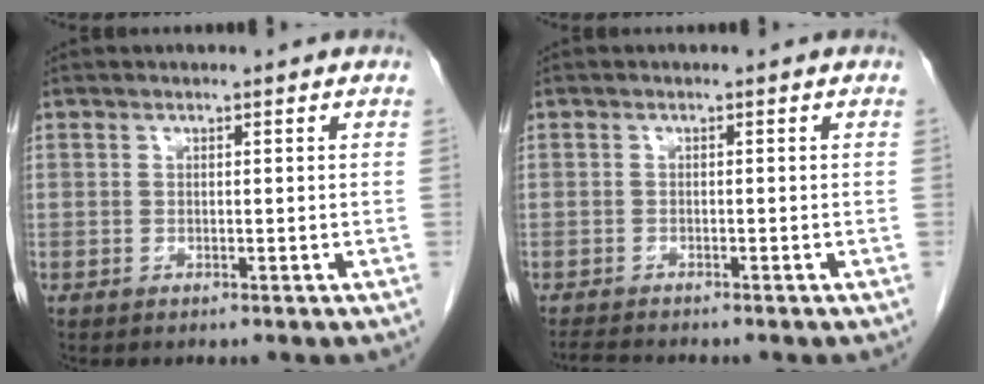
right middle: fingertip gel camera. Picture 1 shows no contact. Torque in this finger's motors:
{"motor_torque": [-0.10, 0.11, -0.03, -0.01]}